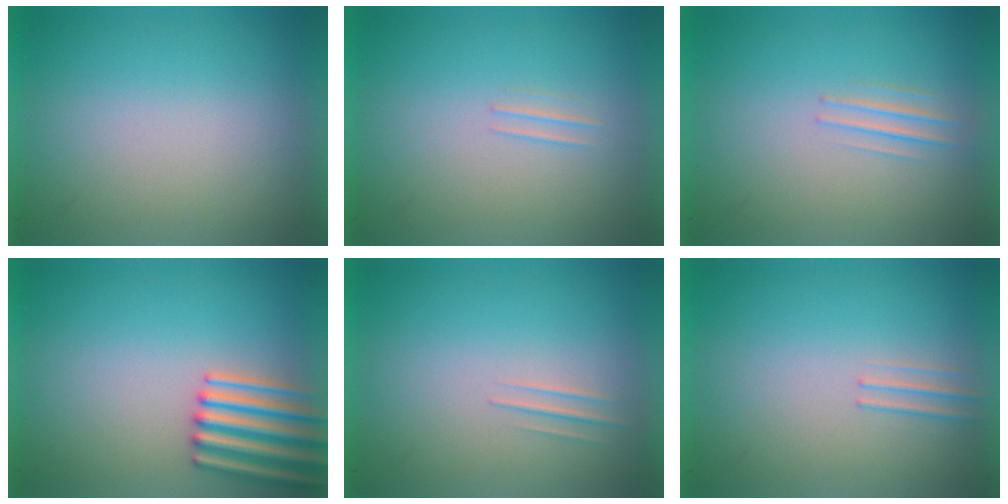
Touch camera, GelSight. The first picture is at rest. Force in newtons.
{"total": 1.0}
{"total": 1.3}
{"total": 4.3}
{"total": 1.0}
{"total": 1.2}